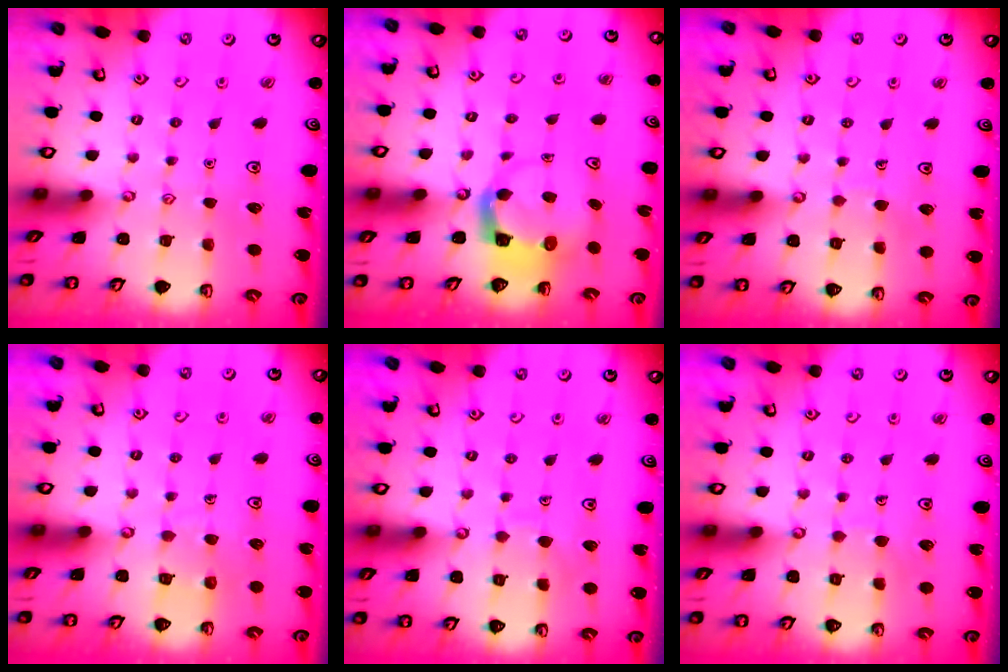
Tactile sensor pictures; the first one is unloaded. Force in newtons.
{"total": 3.9, "press": 3.9, "slide": 0.3}
{"total": 2.3, "press": 2.3, "slide": 0.1}
{"total": 6.6, "press": 6.6, "slide": 0.5}
{"total": 5.8, "press": 5.8, "slide": 0.6}
{"total": 4.4, "press": 4.3, "slide": 0.3}